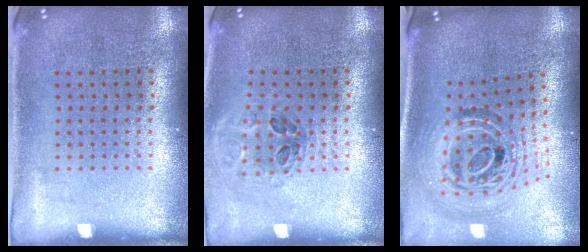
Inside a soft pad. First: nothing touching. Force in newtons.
{"total": 1.0, "press": 1.0, "slide": 0.3}
{"total": 2.1, "press": 1.6, "slide": 1.3}